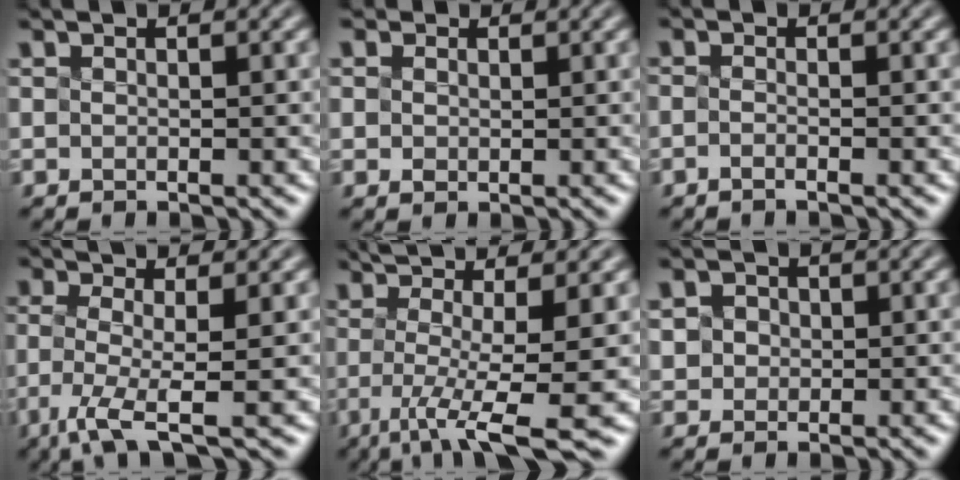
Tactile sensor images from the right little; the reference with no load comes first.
{"total": 1.5, "force": [-0.1, -0.2, -1.5], "torque": [0.003, -0.015, 0.031]}
{"total": 2.2, "force": [-1.7, -1.0, -1.0], "torque": [0.005, -0.018, -0.007]}
{"total": 3.7, "force": [-2.6, -0.5, 2.5], "torque": [-0.069, -0.023, -0.026]}
{"total": 6.6, "force": [-1.3, 0.3, 6.4], "torque": [-0.102, -0.010, 0.002]}
{"total": 1.3, "force": [-0.5, 0.3, -1.1], "torque": [-0.006, 0.001, 0.022]}